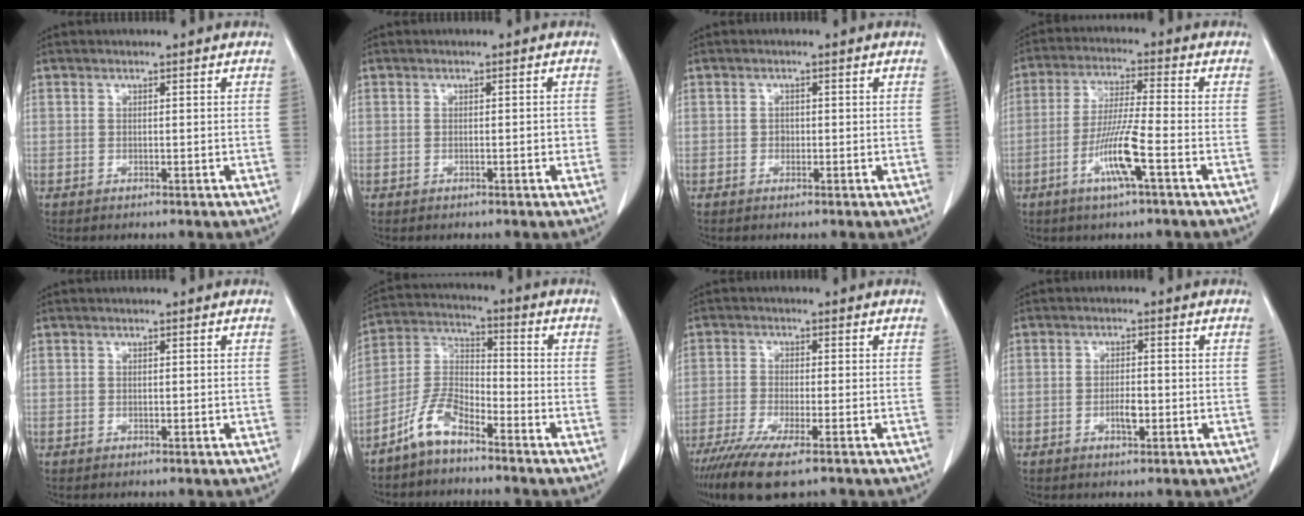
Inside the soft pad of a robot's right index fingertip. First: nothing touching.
{"total": 1.3, "force": [-0.3, 0.4, 1.2], "torque": [-0.015, 0.001, -0.003]}
{"total": 0.9, "force": [-0.2, 0.8, 0.4], "torque": [-0.003, 0.003, -0.003]}
{"total": 8.8, "force": [-3.6, -0.2, 8.0], "torque": [-0.159, -0.009, -0.072]}
{"total": 0.0}
{"total": 7.5, "force": [-5.7, 2.4, 4.3], "torque": [-0.101, 0.006, -0.118]}
{"total": 9.0, "force": [-6.2, 1.1, 6.4], "torque": [-0.112, -0.022, -0.103]}
{"total": 2.8, "force": [-0.9, 0.8, 2.5], "torque": [-0.047, 0.001, -0.013]}